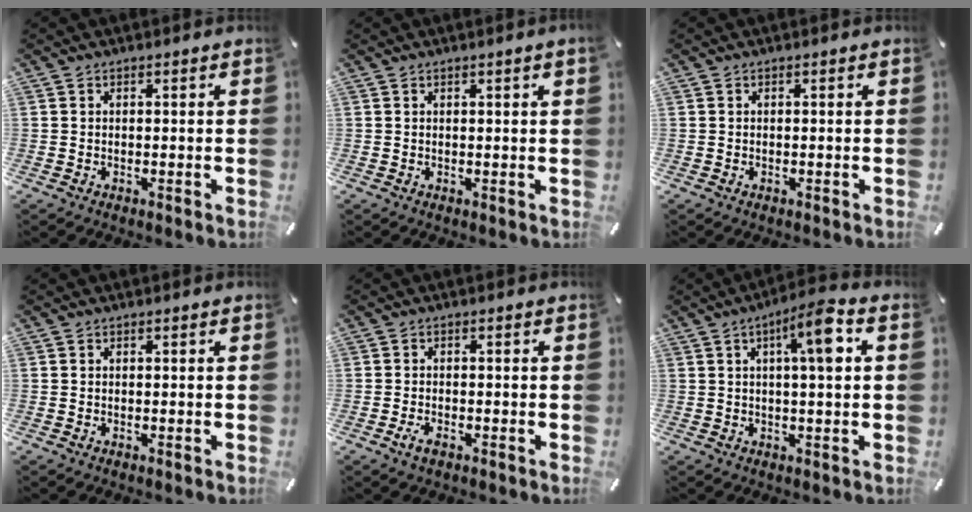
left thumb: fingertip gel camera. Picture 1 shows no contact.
{"total": 1.1, "force": [0.4, -0.1, 1.0], "torque": [-0.018, -0.002, 0.007]}
{"total": 0.0}
{"total": 0.0}
{"total": 2.3, "force": [-1.3, 1.0, 1.5], "torque": [-0.033, 0.002, -0.025]}
{"total": 9.0, "force": [2.5, 1.4, 8.5], "torque": [-0.141, 0.001, 0.031]}